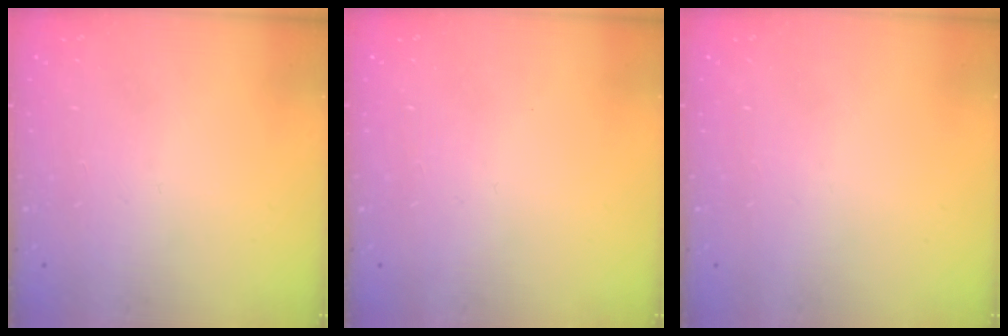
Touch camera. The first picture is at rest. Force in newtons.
{"total": 0.0}
{"total": 0.0}